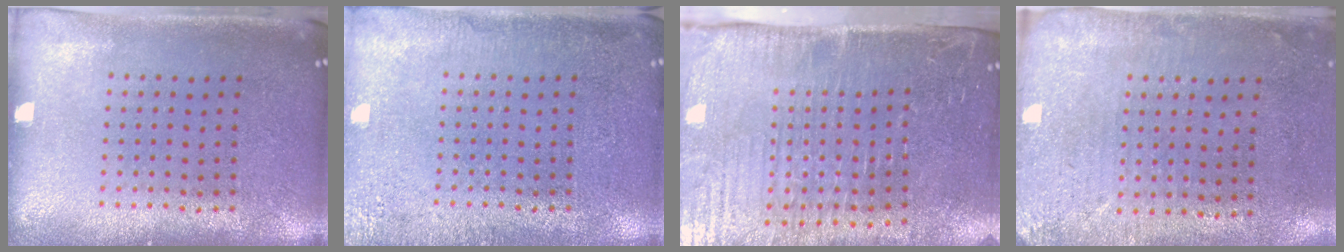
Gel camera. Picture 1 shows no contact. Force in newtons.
{"total": 2.8, "press": 2.8, "slide": 0.3}
{"total": 5.2, "press": 4.5, "slide": 2.6}
{"total": 3.0, "press": 2.4, "slide": 1.8}